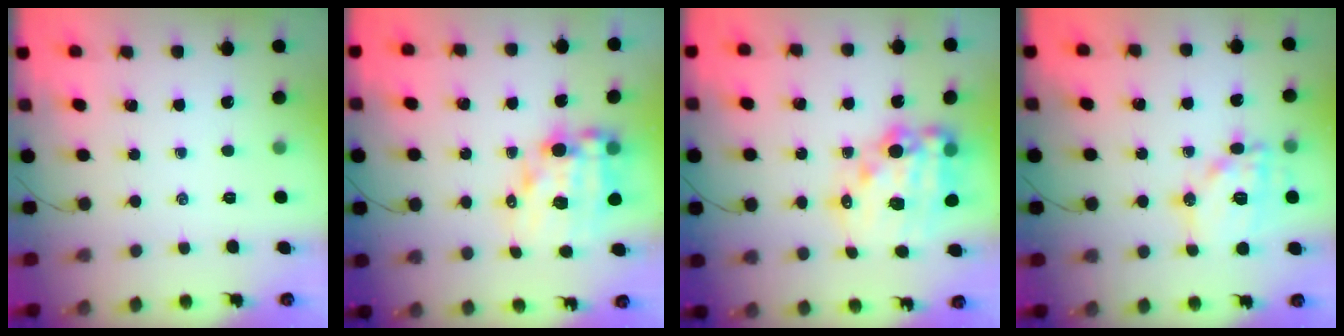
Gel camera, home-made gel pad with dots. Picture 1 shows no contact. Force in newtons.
{"total": 13.3, "press": 12.7, "slide": 3.7}
{"total": 17.5, "press": 17.0, "slide": 4.2}
{"total": 14.7, "press": 14.6, "slide": 1.8}